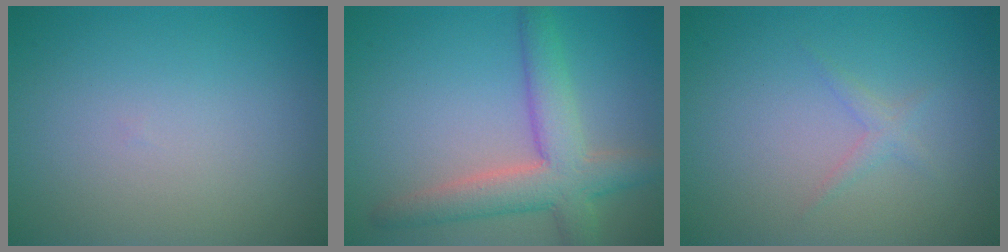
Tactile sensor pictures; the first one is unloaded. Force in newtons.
{"total": 5.8, "press": 5.7, "slide": 0.5}
{"total": 1.0, "press": 1.0, "slide": 0.0}